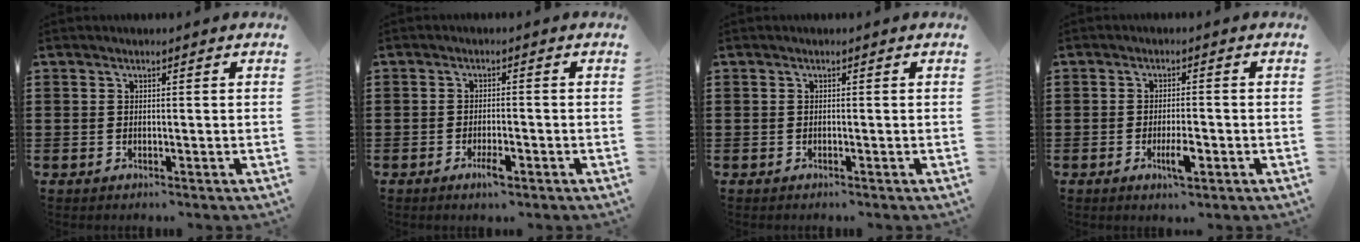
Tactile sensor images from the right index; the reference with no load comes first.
{"total": 2.8, "force": [-1.5, 0.8, 2.2], "torque": [-0.044, -0.002, -0.028]}
{"total": 0.0}
{"total": 3.9, "force": [-1.5, 1.2, 3.4], "torque": [-0.062, 0.001, -0.027]}